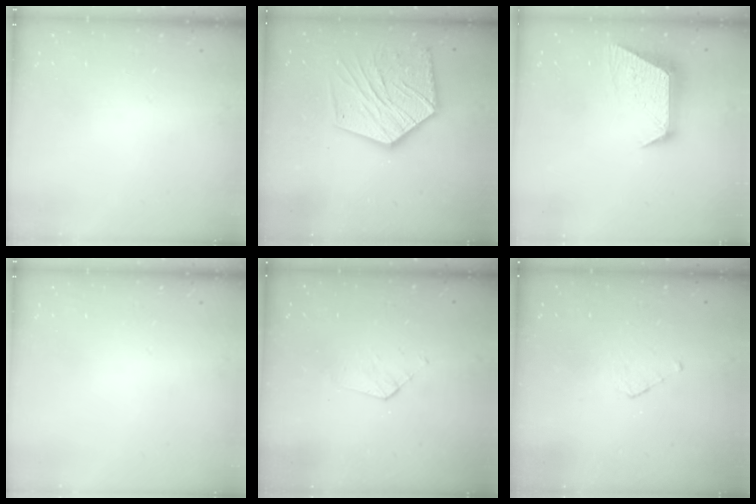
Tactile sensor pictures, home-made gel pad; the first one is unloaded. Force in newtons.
{"total": 18.2, "press": 18.2, "slide": 1.4}
{"total": 10.9, "press": 10.8, "slide": 1.0}
{"total": 0.0}
{"total": 3.8, "press": 3.8, "slide": 0.3}
{"total": 3.9, "press": 3.9, "slide": 0.4}